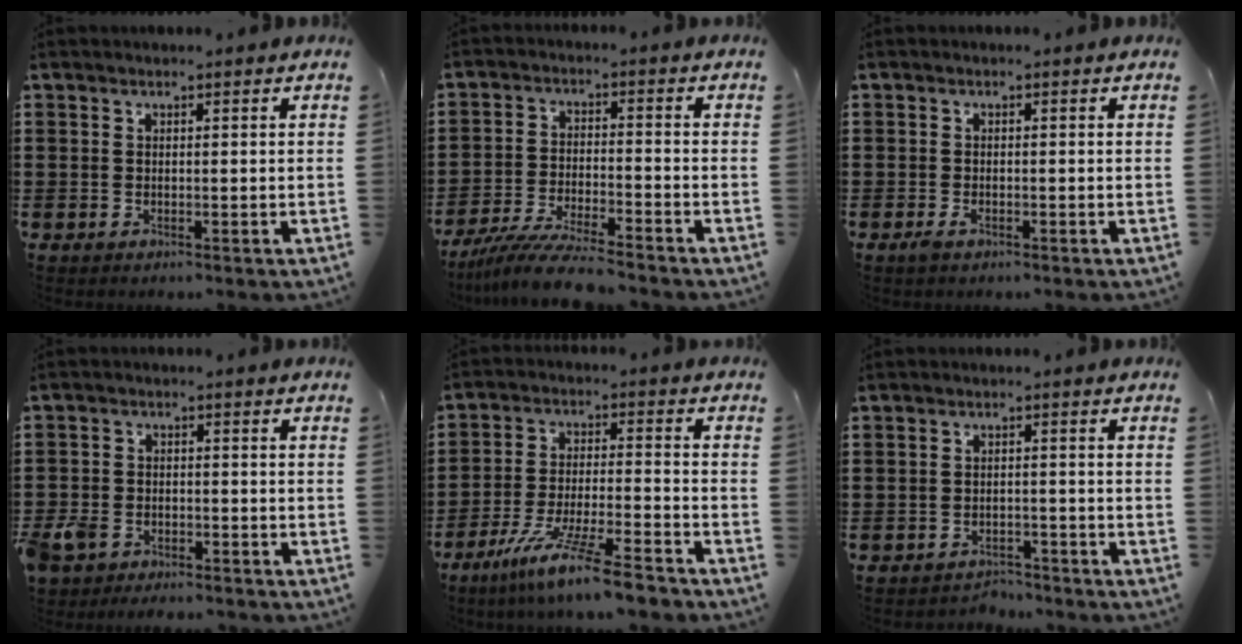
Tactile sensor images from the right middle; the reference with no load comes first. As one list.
[{"total": 7.4, "force": [-6.8, 0.1, 2.9], "torque": [-0.066, -0.009, -0.132]}, {"total": 1.3, "force": [-0.7, 0.6, 1.0], "torque": [-0.020, -0.001, -0.014]}, {"total": 4.0, "force": [-3.4, 1.8, 1.1], "torque": [-0.042, -0.003, -0.074]}, {"total": 10.5, "force": [-8.5, -0.2, 6.2], "torque": [-0.122, -0.003, -0.166]}, {"total": 2.4, "force": [-2.4, 0.4, -0.3], "torque": [-0.003, 0.001, -0.055]}]